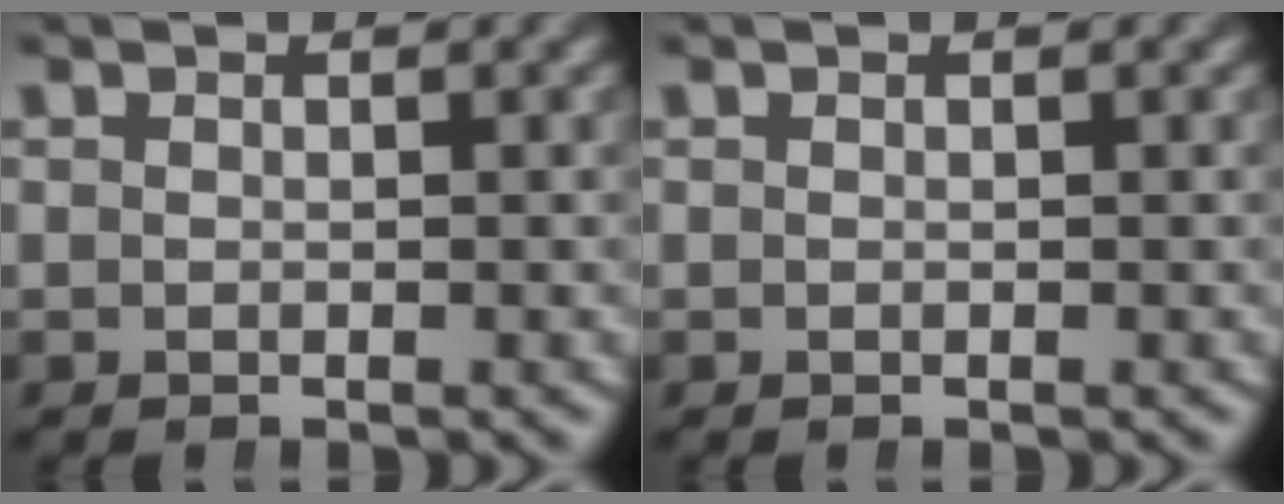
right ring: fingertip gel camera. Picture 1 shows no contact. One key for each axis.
{"total": 0.0}